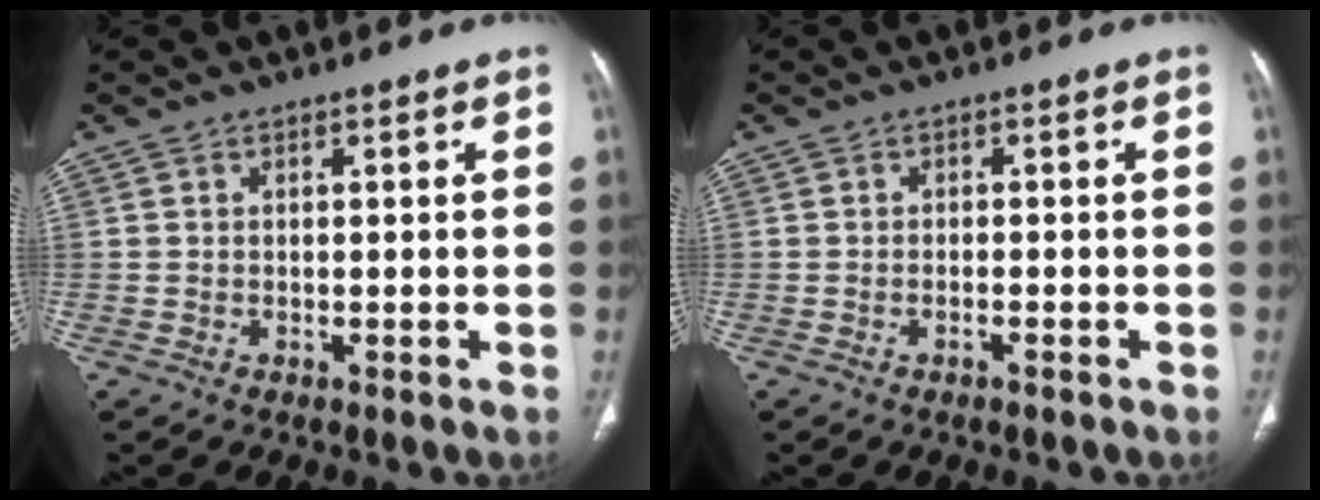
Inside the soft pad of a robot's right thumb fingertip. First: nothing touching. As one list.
[{"total": 1.3, "force": [-0.8, 0.3, 1.0], "torque": [-0.025, 0.011, -0.009]}]